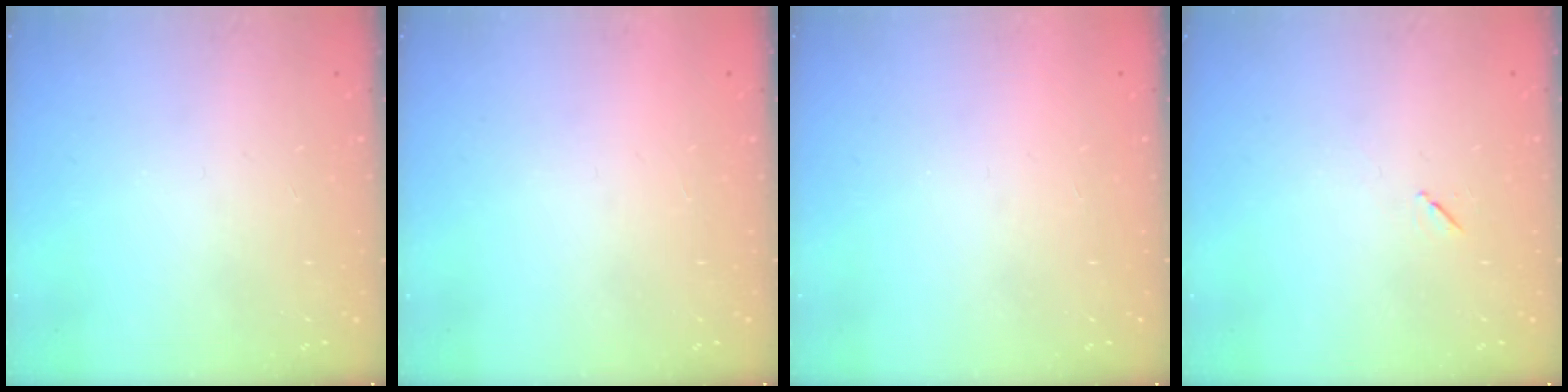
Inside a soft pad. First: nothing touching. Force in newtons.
{"total": 1.5, "press": 1.5, "slide": 0.1}
{"total": 1.5, "press": 1.5, "slide": 0.1}
{"total": 4.3, "press": 3.9, "slide": 1.8}